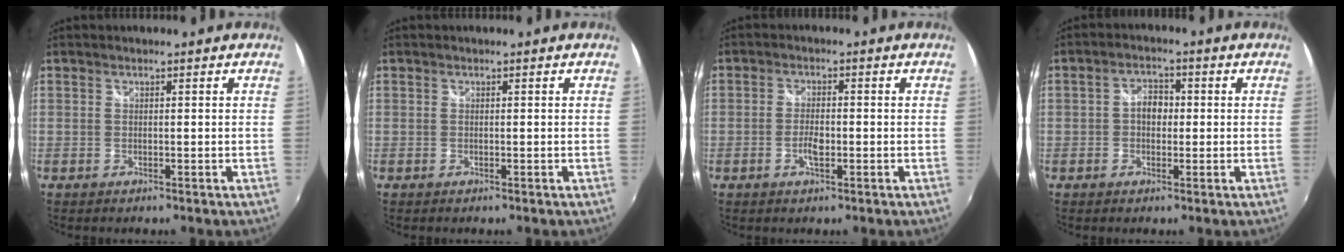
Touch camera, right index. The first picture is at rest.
{"total": 0.0}
{"total": 3.3, "force": [-1.0, 1.4, 2.9], "torque": [-0.057, 0.001, -0.020]}
{"total": 3.9, "force": [-0.1, 3.0, 2.5], "torque": [-0.042, 0.010, -0.003]}